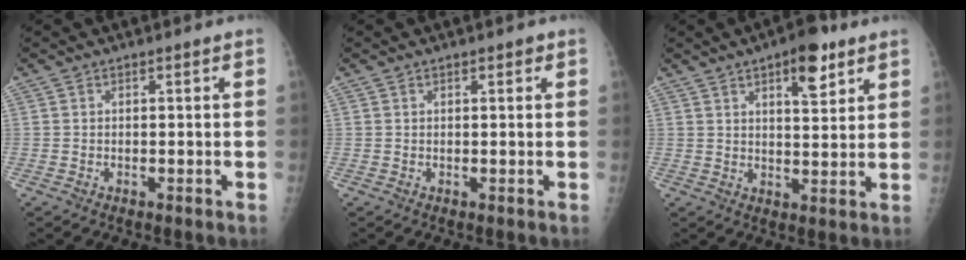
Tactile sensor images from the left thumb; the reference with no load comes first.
{"total": 1.2, "force": [0.7, 0.6, 0.8], "torque": [-0.005, 0.000, 0.007]}
{"total": 8.8, "force": [4.9, 3.4, 6.5], "torque": [-0.075, -0.023, 0.069]}